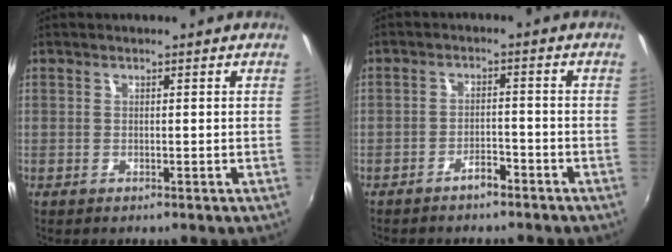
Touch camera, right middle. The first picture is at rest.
{"total": 3.1, "force": [-2.7, 1.0, 1.3], "torque": [-0.034, 0.005, -0.038]}